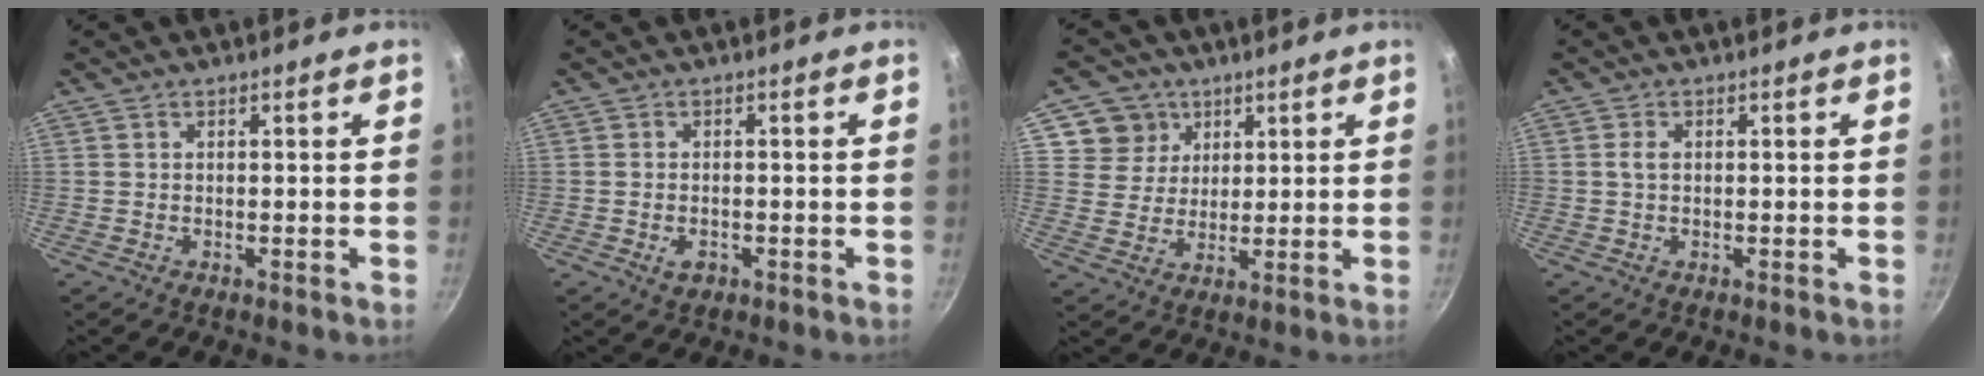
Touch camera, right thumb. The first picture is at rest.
{"total": 2.5, "force": [-1.0, 1.6, 1.6], "torque": [-0.026, 0.005, -0.016]}
{"total": 7.6, "force": [3.5, 6.7, 1.1], "torque": [0.016, -0.007, 0.058]}
{"total": 1.7, "force": [0.2, 1.1, 1.4], "torque": [-0.028, 0.004, 0.003]}